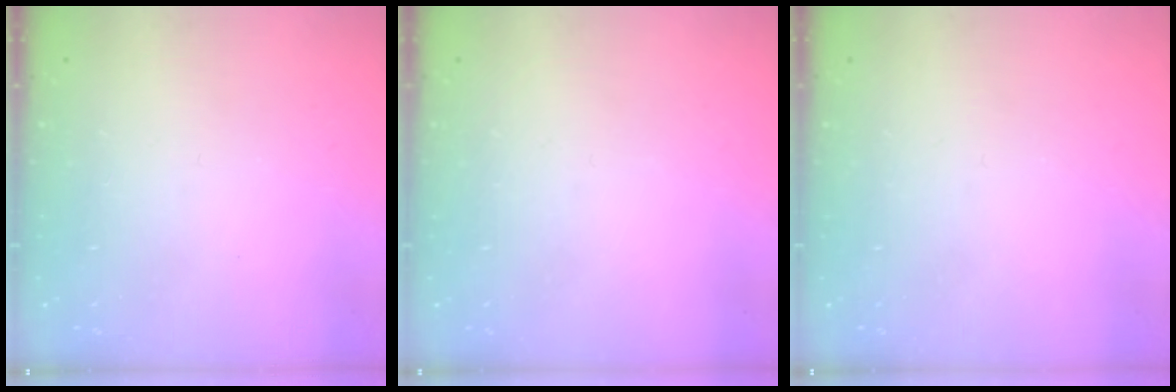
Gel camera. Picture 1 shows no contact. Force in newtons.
{"total": 0.0}
{"total": 0.0}